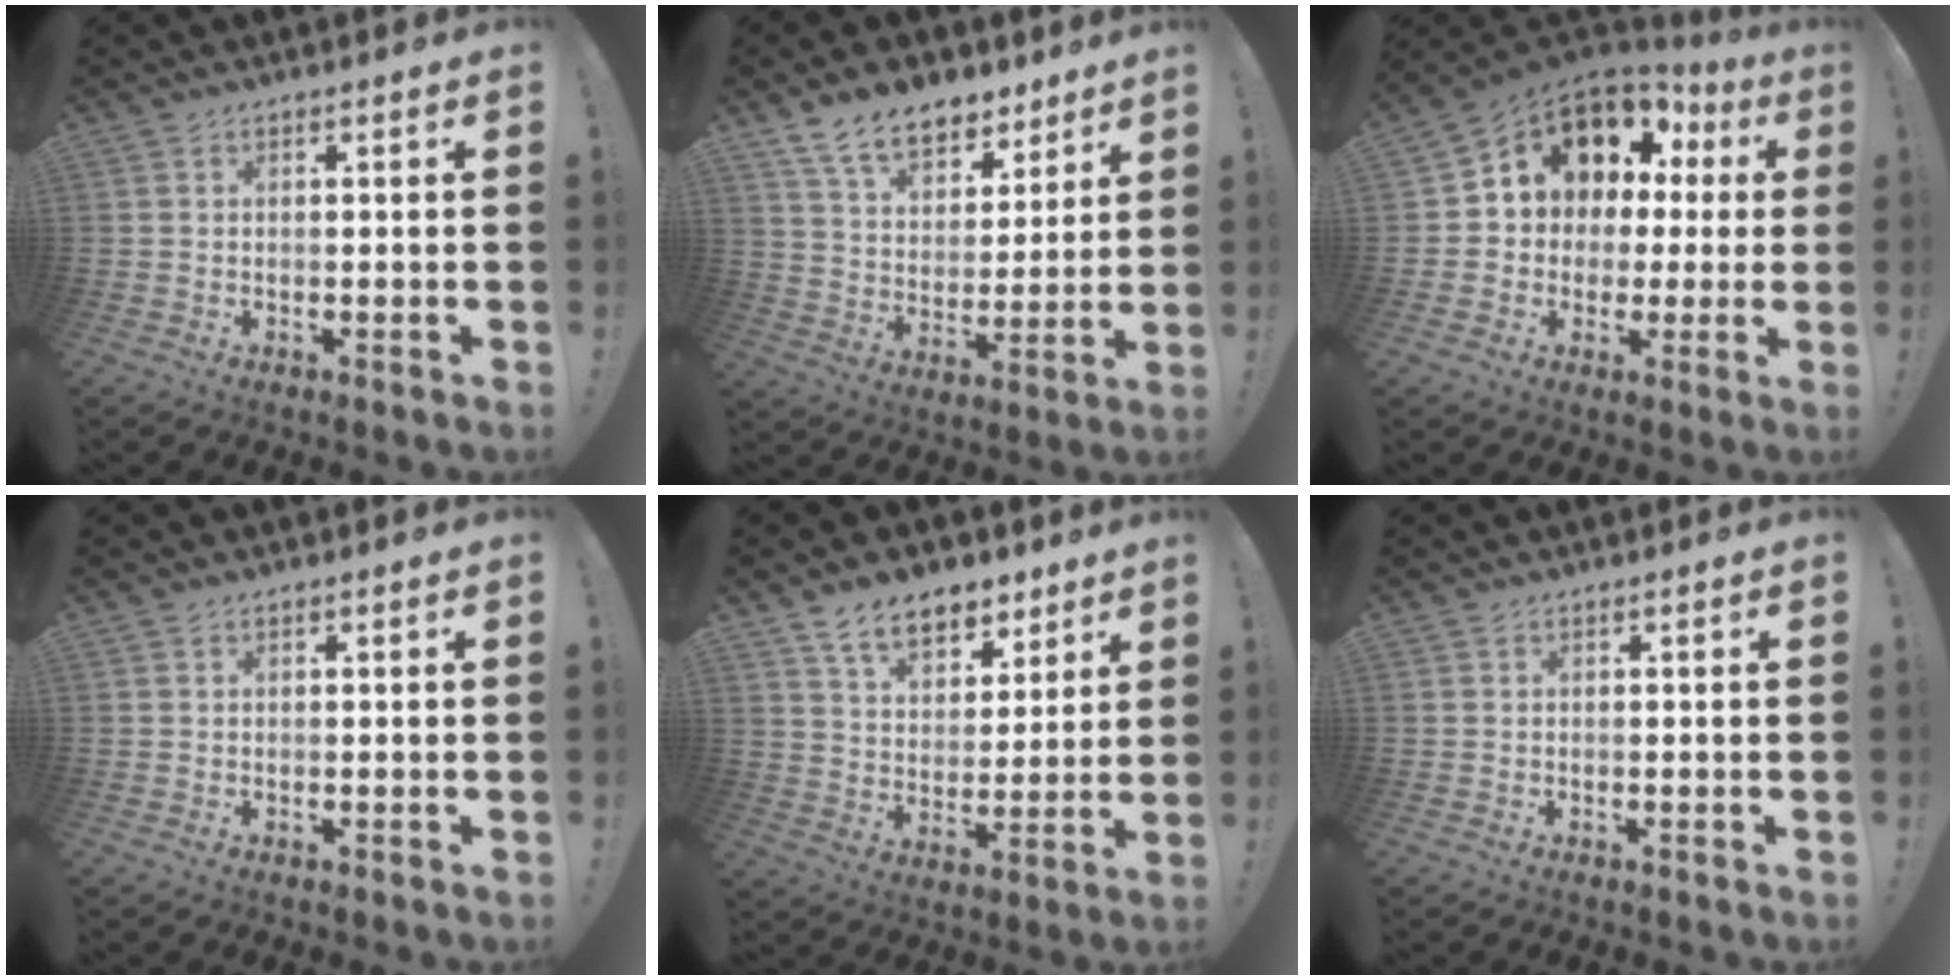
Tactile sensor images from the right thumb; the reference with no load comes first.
{"total": 13.4, "force": [9.9, 7.4, 5.1], "torque": [-0.089, -0.064, 0.186]}
{"total": 9.9, "force": [4.3, 7.6, 4.6], "torque": [-0.076, -0.038, 0.086]}
{"total": 0.0}
{"total": 11.6, "force": [8.1, 6.8, 4.8], "torque": [-0.068, -0.051, 0.153]}
{"total": 0.0}